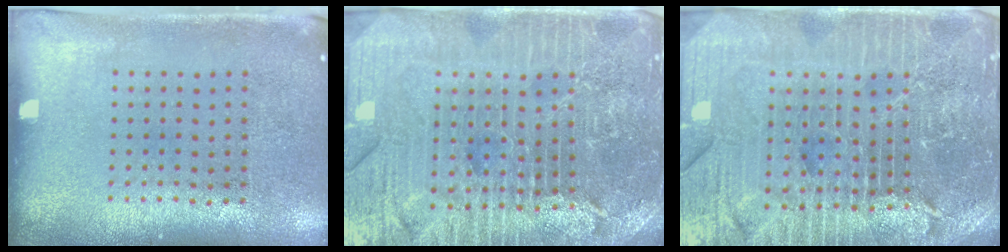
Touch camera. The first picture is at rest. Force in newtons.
{"total": 5.6, "press": 5.0, "slide": 2.5}
{"total": 5.9, "press": 5.3, "slide": 2.7}